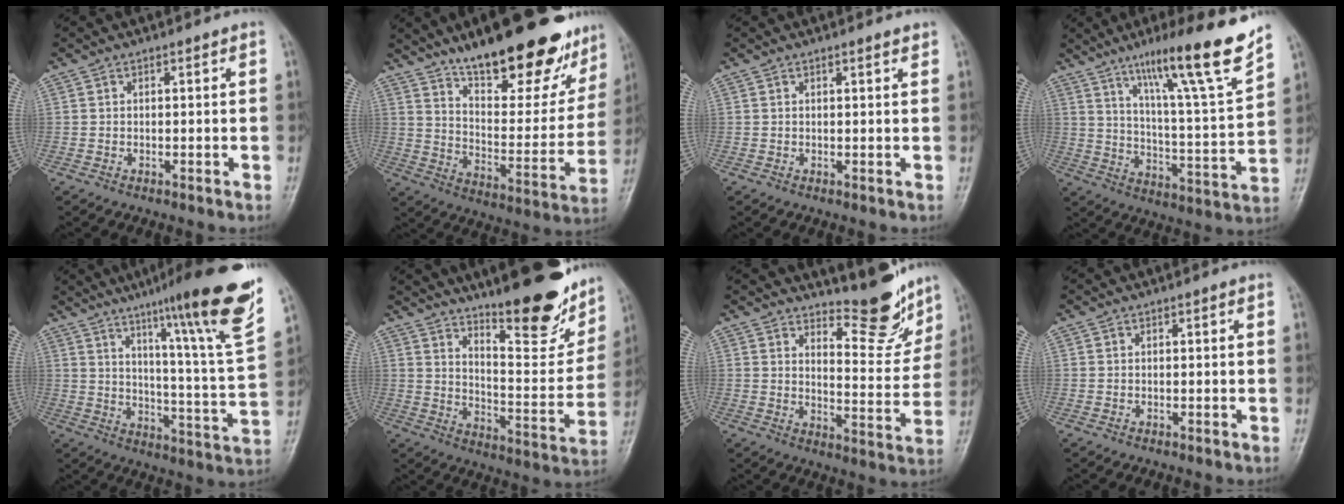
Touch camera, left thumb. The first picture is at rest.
{"total": 26.6, "force": [19.1, 8.8, 16.3], "torque": [-0.193, -0.087, 0.281]}
{"total": 1.2, "force": [1.0, 0.1, 0.6], "torque": [-0.005, -0.004, 0.014]}
{"total": 19.0, "force": [13.2, 0.6, 13.6], "torque": [-0.191, -0.072, 0.210]}
{"total": 22.7, "force": [14.6, 0.7, 17.3], "torque": [-0.228, -0.069, 0.207]}
{"total": 20.8, "force": [15.3, 5.7, 12.9], "torque": [-0.143, -0.103, 0.226]}
{"total": 11.2, "force": [9.8, 3.1, 4.5], "torque": [-0.034, -0.089, 0.141]}
{"total": 0.0}